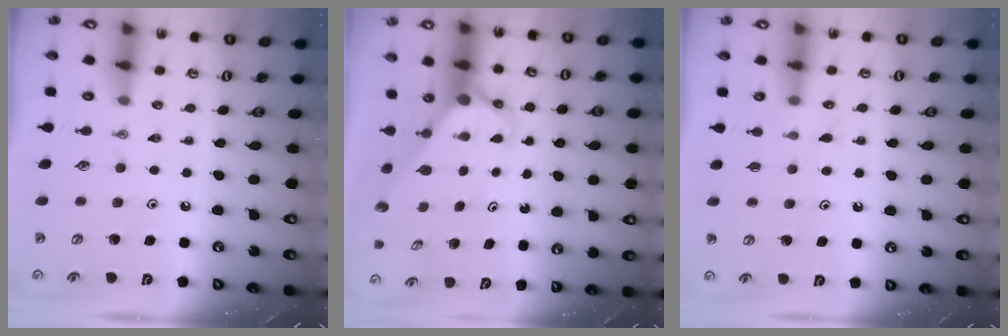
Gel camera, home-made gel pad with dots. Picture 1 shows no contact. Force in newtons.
{"total": 2.9, "press": 2.9, "slide": 0.3}
{"total": 8.5, "press": 8.5, "slide": 0.5}